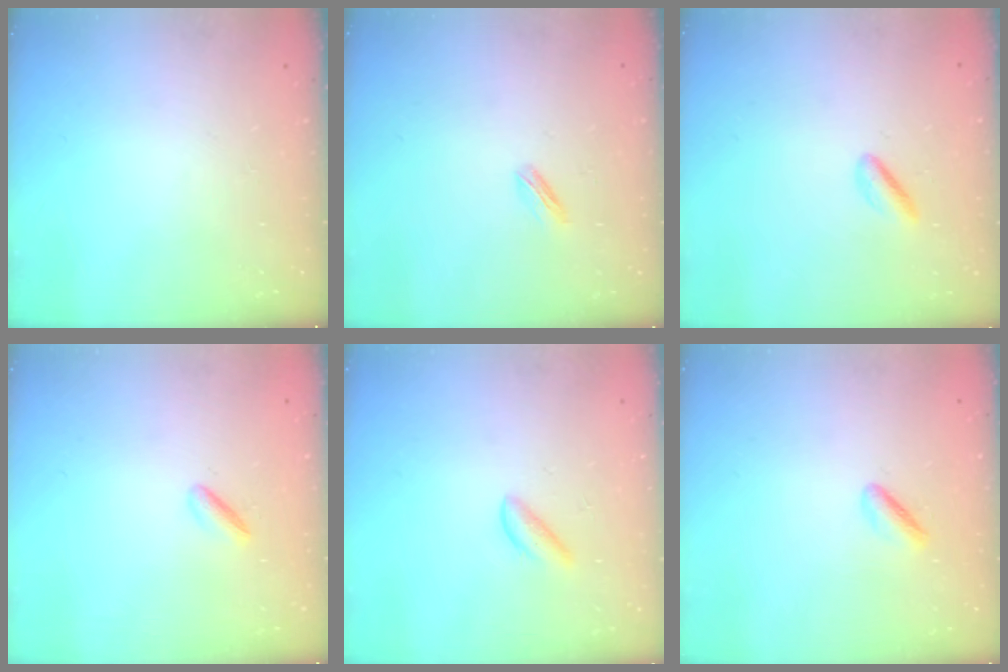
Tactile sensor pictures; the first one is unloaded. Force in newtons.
{"total": 2.2, "press": 2.2, "slide": 0.5}
{"total": 1.8, "press": 1.5, "slide": 0.9}
{"total": 3.0, "press": 2.8, "slide": 0.9}
{"total": 2.7, "press": 2.7, "slide": 0.3}
{"total": 1.7, "press": 1.4, "slide": 1.0}